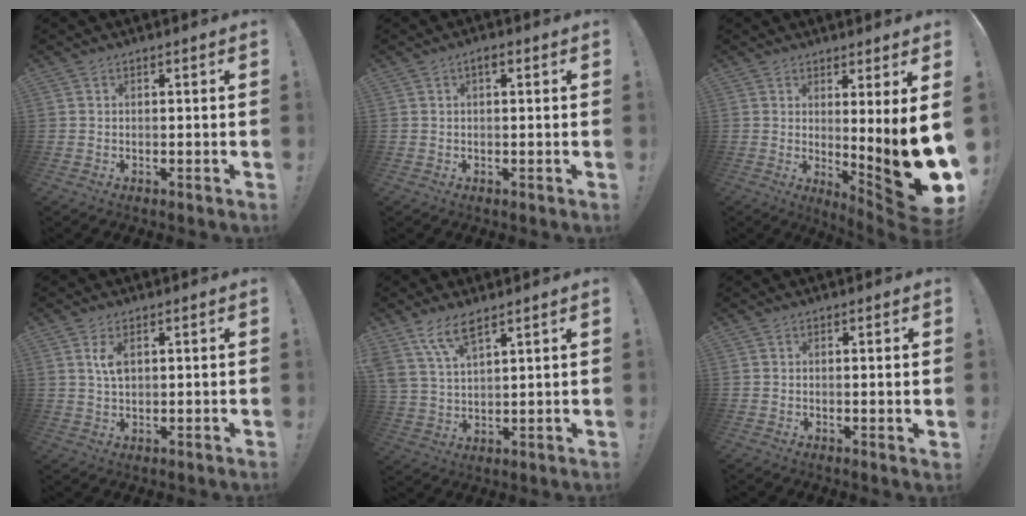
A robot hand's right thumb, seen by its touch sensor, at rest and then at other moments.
{"total": 1.5, "force": [0.5, 0.7, 1.2], "torque": [-0.020, 0.003, 0.006]}
{"total": 13.5, "force": [-0.1, 0.4, 13.5], "torque": [-0.178, -0.048, 0.003]}
{"total": 4.3, "force": [1.4, 2.3, 3.4], "torque": [-0.062, -0.006, 0.018]}
{"total": 8.8, "force": [6.3, 3.3, 5.2], "torque": [-0.105, -0.022, 0.122]}
{"total": 1.3, "force": [0.4, -0.2, 1.2], "torque": [-0.019, -0.003, 0.005]}